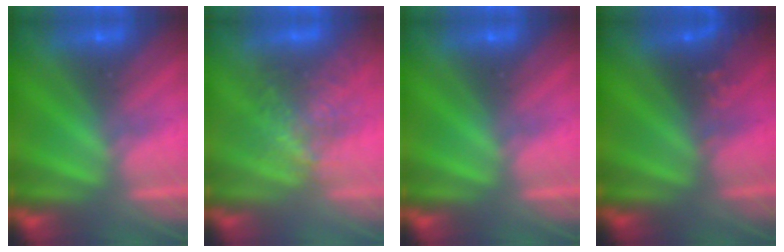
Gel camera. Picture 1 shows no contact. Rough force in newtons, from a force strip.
{"total": 3.1}
{"total": 0.0}
{"total": 2.4}